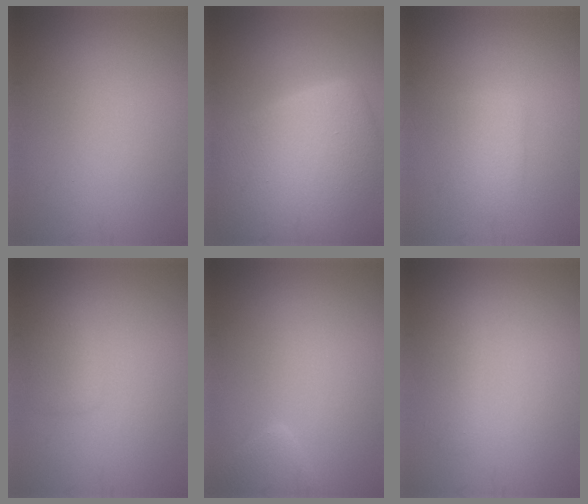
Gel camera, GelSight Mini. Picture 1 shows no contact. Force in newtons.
{"total": 12.6, "press": 12.6, "slide": 1.0}
{"total": 2.4, "press": 2.3, "slide": 0.5}
{"total": 1.5, "press": 1.5, "slide": 0.1}
{"total": 1.7, "press": 1.7, "slide": 0.2}
{"total": 1.6, "press": 1.6, "slide": 0.0}